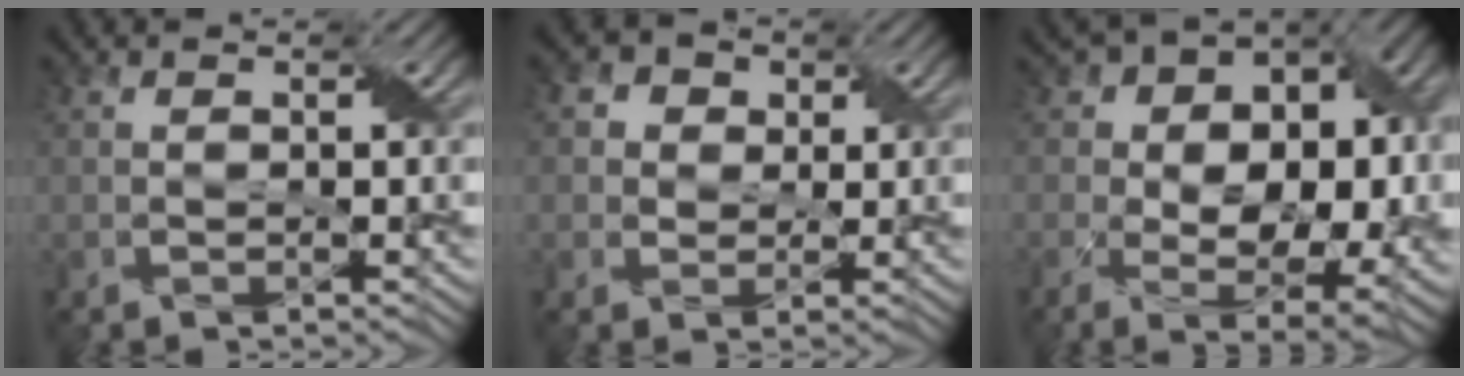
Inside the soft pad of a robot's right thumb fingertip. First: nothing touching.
{"total": 4.6, "force": [1.7, 4.0, 1.5], "torque": [-0.050, 0.003, 0.020]}
{"total": 17.7, "force": [0.9, 11.4, 13.6], "torque": [-0.215, 0.005, 0.058]}